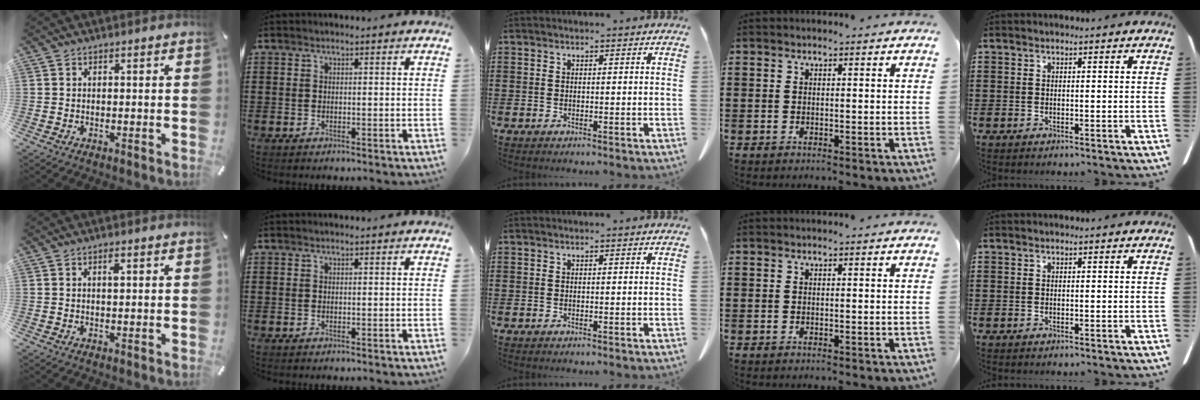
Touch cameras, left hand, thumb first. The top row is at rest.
{"thumb": {"total": 1.6, "force": [0.5, 0.6, 1.4], "torque": [-0.022, 0.000, 0.006]}}